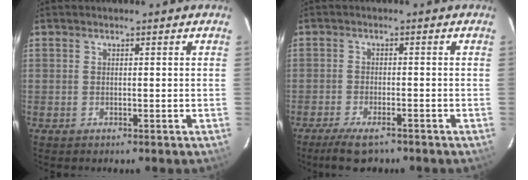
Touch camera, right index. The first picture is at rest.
{"total": 5.9, "force": [-4.6, 1.6, 3.2], "torque": [-0.081, -0.009, -0.083]}